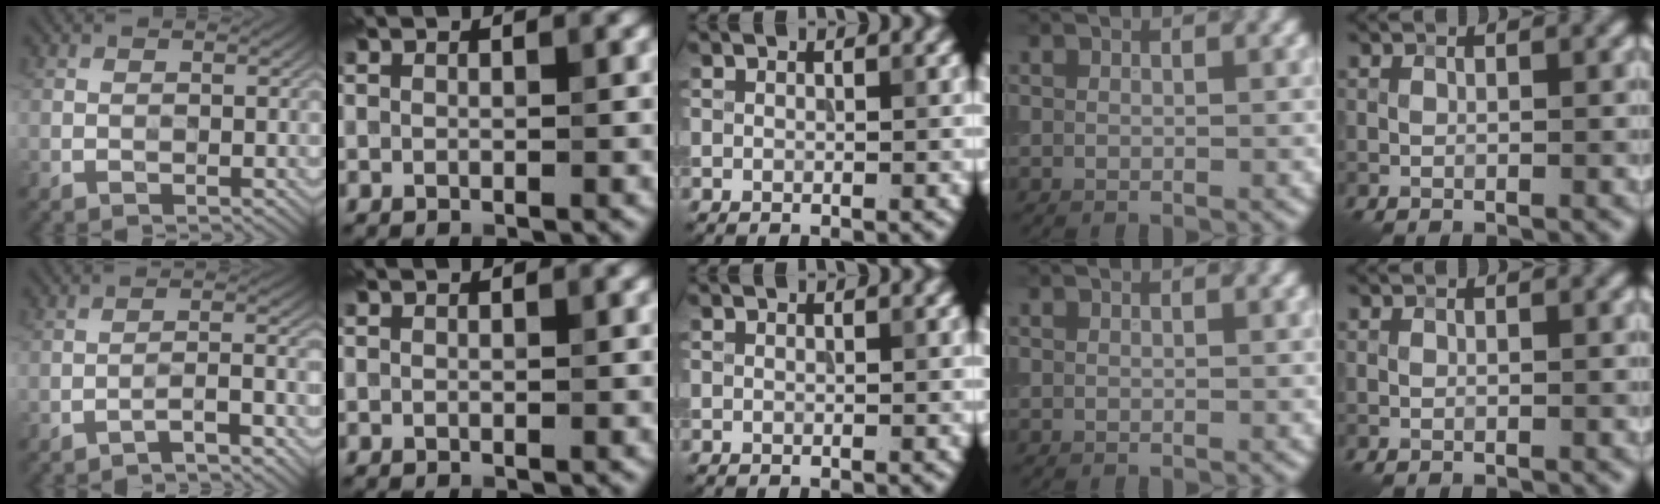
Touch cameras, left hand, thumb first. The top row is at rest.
{"thumb": {"total": 3.9, "force": [-2.9, 0.5, 2.5], "torque": [-0.041, 0.016, -0.057]}}